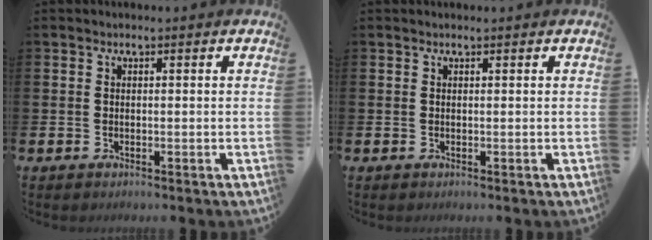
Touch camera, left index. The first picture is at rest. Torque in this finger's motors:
{"motor_torque": [0.21, -0.38, -0.14, -0.02]}